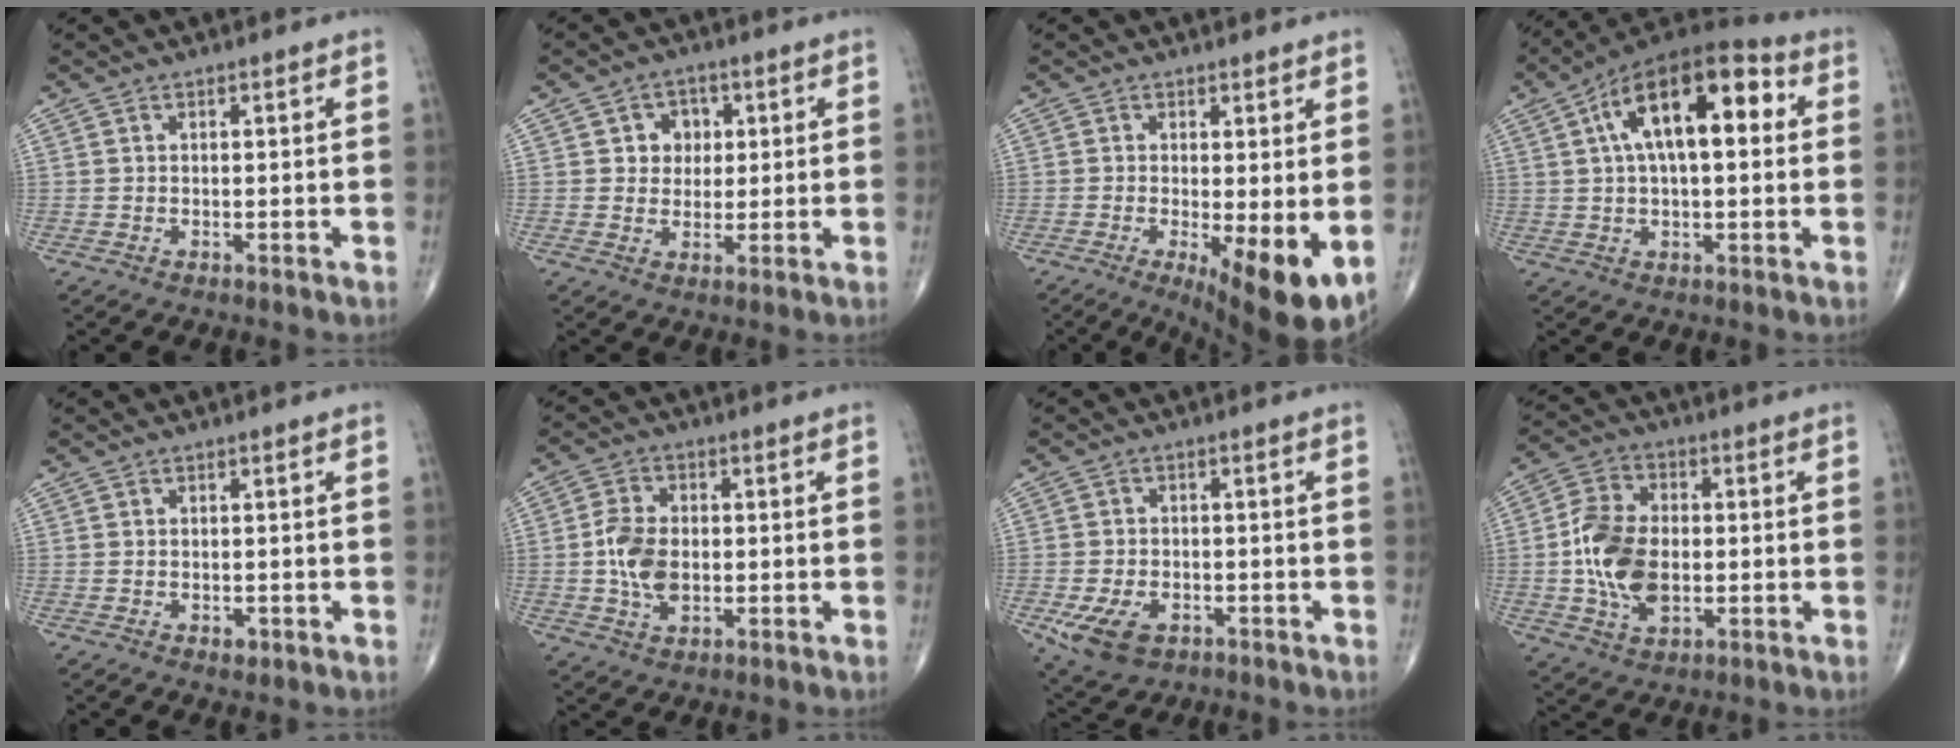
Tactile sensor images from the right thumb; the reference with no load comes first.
{"total": 5.2, "force": [1.3, 4.5, 2.3], "torque": [0.002, 0.002, 0.014]}
{"total": 10.0, "force": [-2.1, 2.8, 9.4], "torque": [-0.140, -0.024, -0.027]}
{"total": 18.5, "force": [4.6, 8.4, 15.8], "torque": [-0.240, 0.030, 0.064]}
{"total": 1.2, "force": [-0.6, 0.8, 0.7], "torque": [-0.007, 0.000, -0.007]}
{"total": 7.8, "force": [-0.5, 5.1, 5.9], "torque": [-0.109, 0.003, -0.010]}
{"total": 8.1, "force": [-3.5, 5.2, 5.1], "torque": [-0.093, 0.006, -0.053]}
{"total": 13.0, "force": [-1.0, 8.2, 10.0], "torque": [-0.182, 0.010, -0.018]}